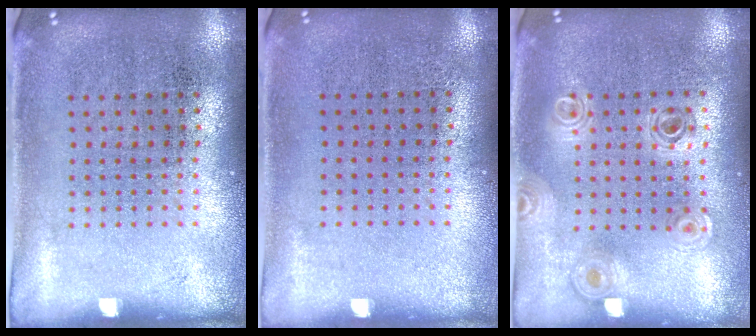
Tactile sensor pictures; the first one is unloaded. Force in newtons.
{"total": 0.0}
{"total": 1.0, "press": 1.0, "slide": 0.2}